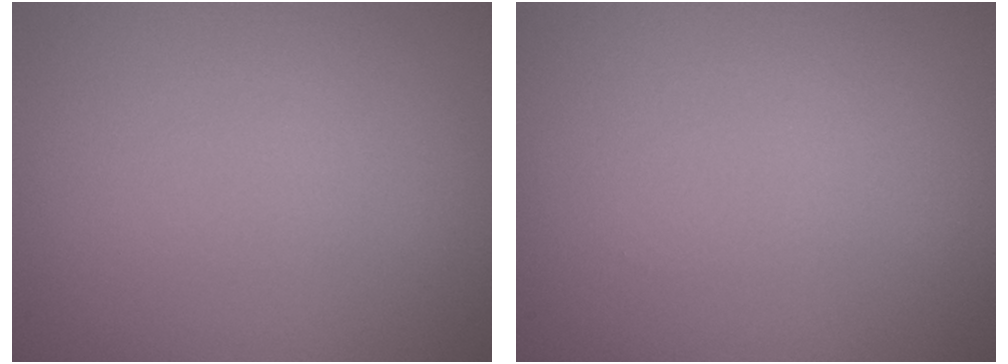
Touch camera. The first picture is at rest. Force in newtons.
{"total": 0.0}